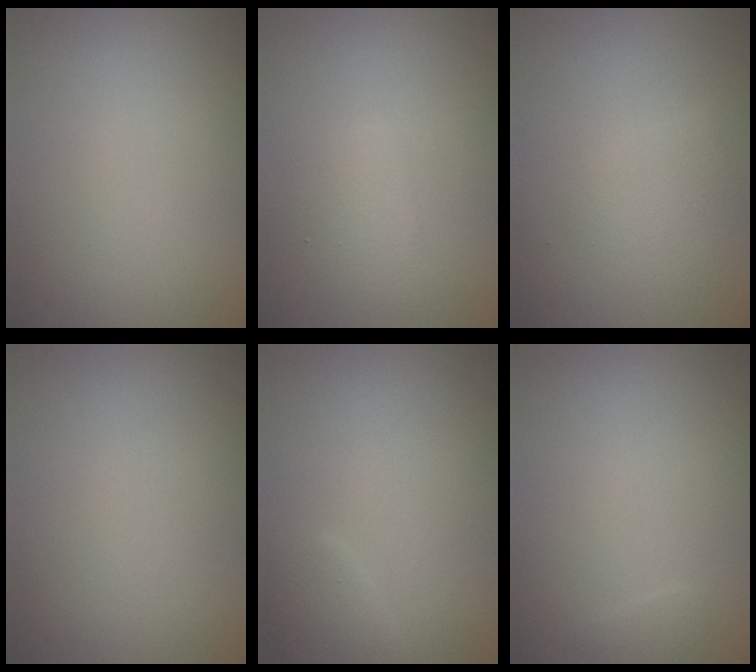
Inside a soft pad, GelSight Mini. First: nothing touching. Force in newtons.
{"total": 1.9, "press": 1.9, "slide": 0.2}
{"total": 2.0, "press": 2.0, "slide": 0.2}
{"total": 0.0}
{"total": 1.6, "press": 1.6, "slide": 0.1}
{"total": 0.7, "press": 0.7, "slide": 0.1}